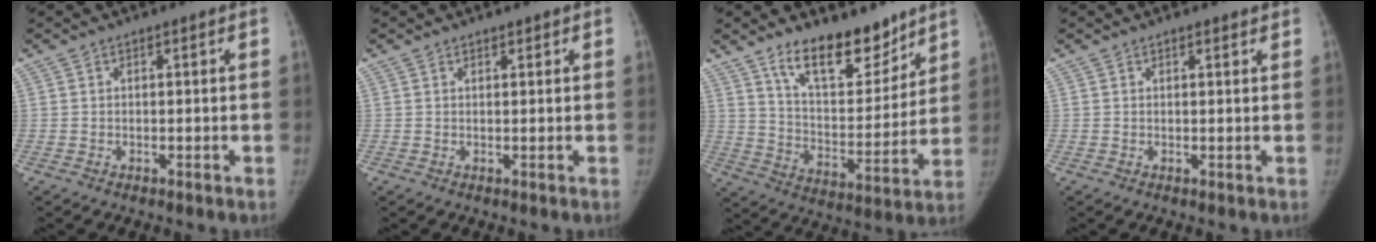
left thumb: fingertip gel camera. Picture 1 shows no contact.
{"total": 0.8, "force": [0.7, 0.4, 0.2], "torque": [0.001, -0.004, 0.009]}
{"total": 15.9, "force": [11.6, 6.7, 8.4], "torque": [-0.086, -0.087, 0.201]}
{"total": 1.4, "force": [1.2, 0.4, 0.6], "torque": [-0.002, -0.002, 0.015]}